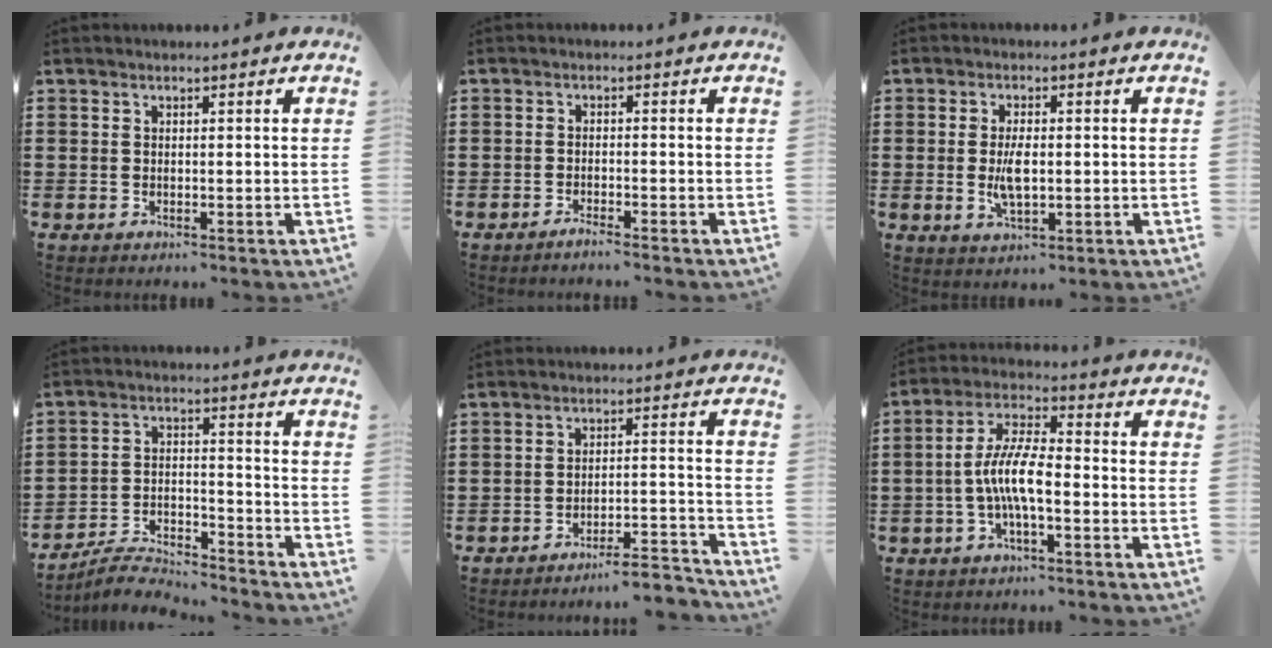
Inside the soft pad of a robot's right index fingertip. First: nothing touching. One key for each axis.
{"total": 1.6, "fx": -1.5, "fy": -0.2, "fz": 0.5, "tx": -0.009, "ty": 0.000, "tz": -0.028}
{"total": 4.6, "fx": -0.3, "fy": 1.9, "fz": 4.2, "tx": -0.092, "ty": -0.003, "tz": -0.010}
{"total": 5.3, "fx": -5.3, "fy": 0.4, "fz": 0.9, "tx": -0.030, "ty": 0.005, "tz": -0.108}
{"total": 4.8, "fx": -4.6, "fy": -0.1, "fz": 1.4, "tx": -0.026, "ty": -0.006, "tz": -0.094}
{"total": 8.0, "fx": -1.9, "fy": 2.3, "fz": 7.4, "tx": -0.161, "ty": -0.005, "tz": -0.042}